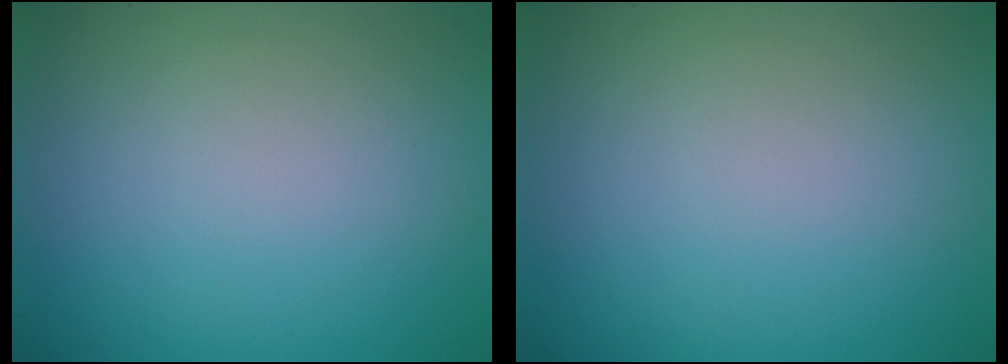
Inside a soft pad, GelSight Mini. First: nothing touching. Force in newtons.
{"total": 0.0}